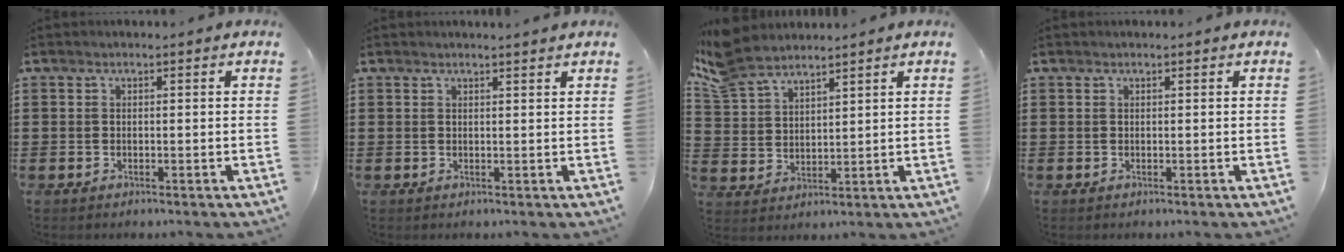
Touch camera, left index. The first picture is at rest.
{"total": 1.2, "force": [1.2, -0.2, 0.3], "torque": [-0.007, -0.004, 0.023]}
{"total": 6.7, "force": [5.8, 2.5, 2.2], "torque": [-0.069, -0.008, 0.110]}
{"total": 0.0}